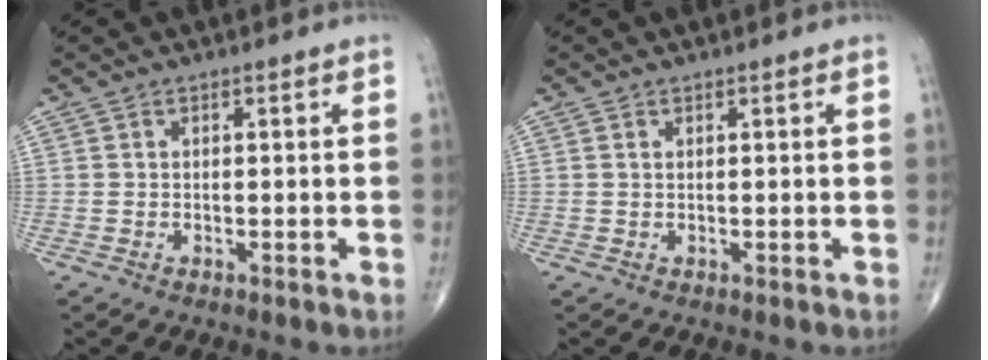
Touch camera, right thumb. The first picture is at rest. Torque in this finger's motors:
{"motor_torque": [0.29, 0.24, 0.09, 0.22, 0.01]}